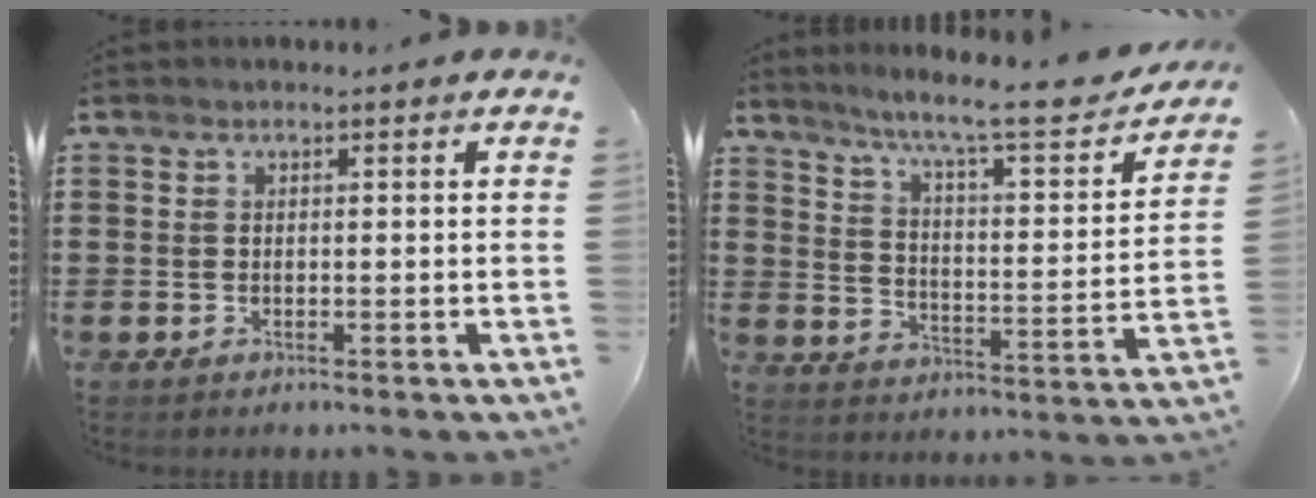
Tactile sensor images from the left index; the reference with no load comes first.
{"total": 8.8, "force": [7.3, 0.2, 4.8], "torque": [-0.107, -0.051, 0.114]}